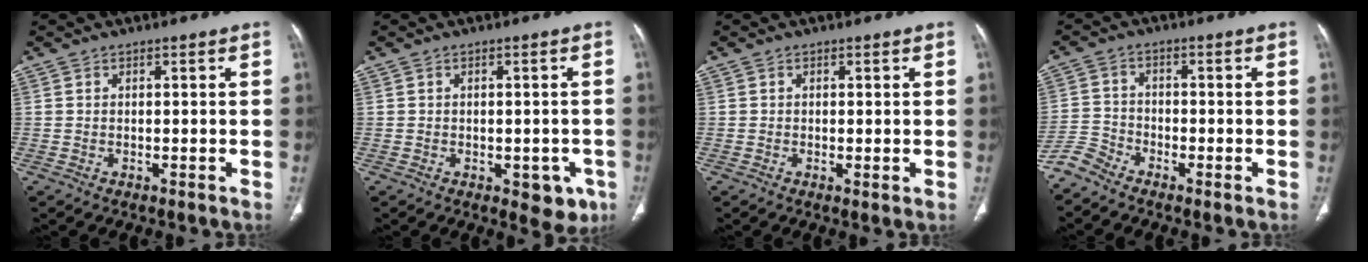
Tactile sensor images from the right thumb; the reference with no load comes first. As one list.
[{"total": 5.9, "force": [-2.4, 3.4, 4.2], "torque": [-0.018, 0.001, -0.023]}, {"total": 0.8, "force": [0.0, 0.1, 0.8], "torque": [-0.017, -0.006, -0.003]}, {"total": 3.7, "force": [-3.6, 0.7, 0.1], "torque": [-0.004, 0.001, -0.085]}]